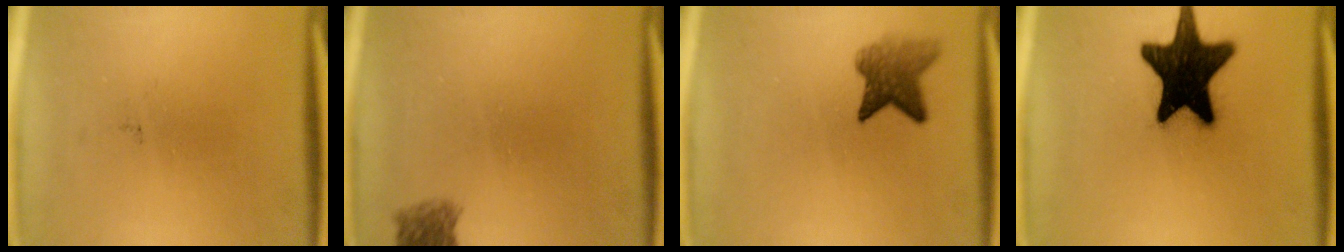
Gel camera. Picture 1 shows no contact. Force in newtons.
{"total": 2.6}
{"total": 5.0}
{"total": 19.2}